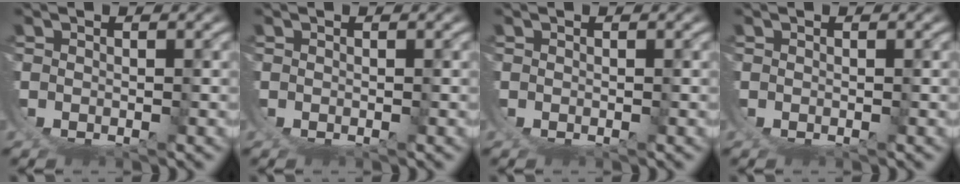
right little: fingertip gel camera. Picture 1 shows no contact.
{"total": 0.0}
{"total": 0.0}
{"total": 0.0}